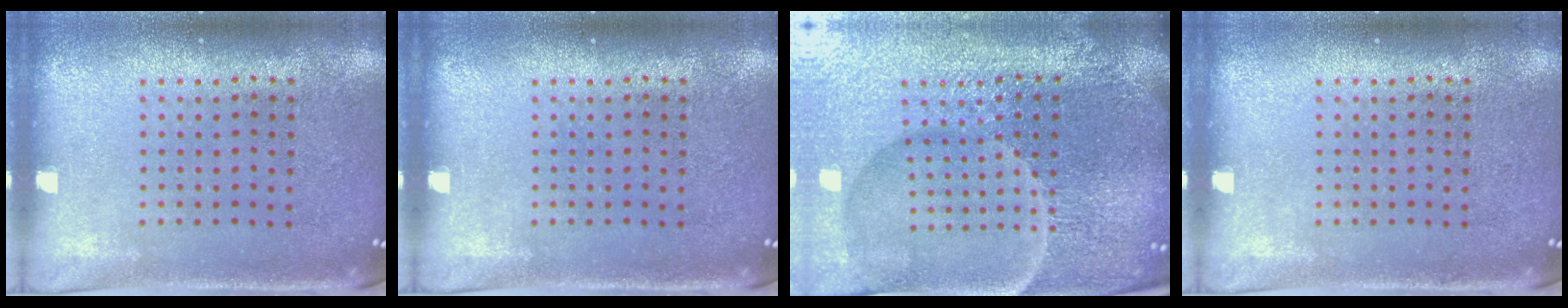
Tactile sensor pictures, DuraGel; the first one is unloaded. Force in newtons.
{"total": 0.0}
{"total": 6.7, "press": 6.0, "slide": 3.1}
{"total": 0.0}